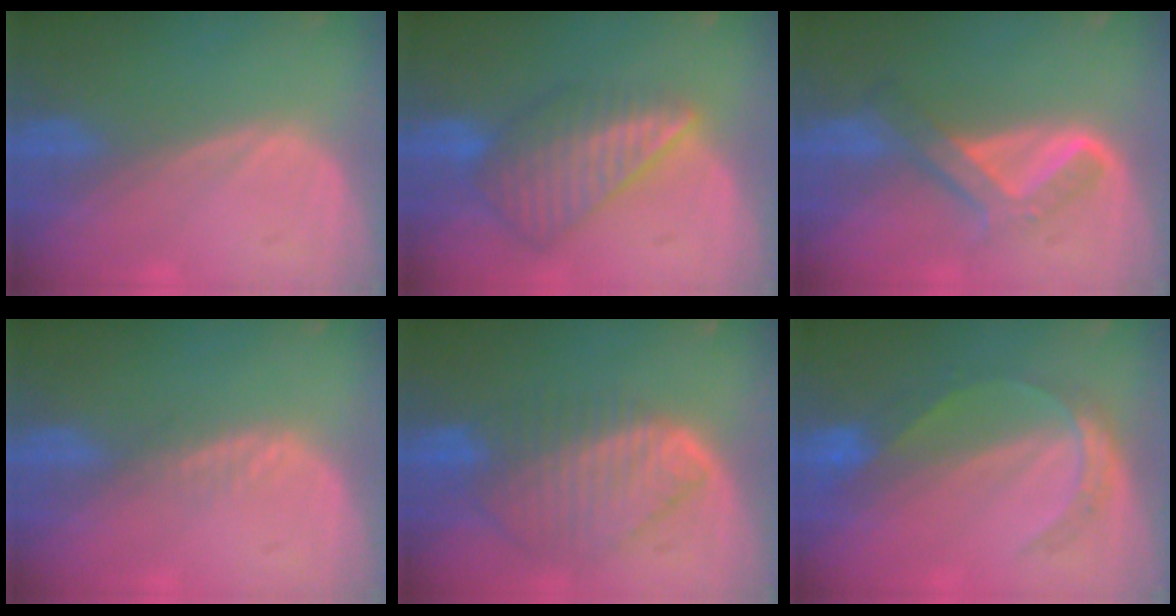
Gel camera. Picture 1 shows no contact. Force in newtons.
{"total": 8.8, "press": 7.6, "slide": 4.4}
{"total": 6.5, "press": 5.5, "slide": 3.3}
{"total": 1.4, "press": 1.3, "slide": 0.2}
{"total": 9.3, "press": 8.0, "slide": 4.7}
{"total": 5.4, "press": 5.1, "slide": 1.7}